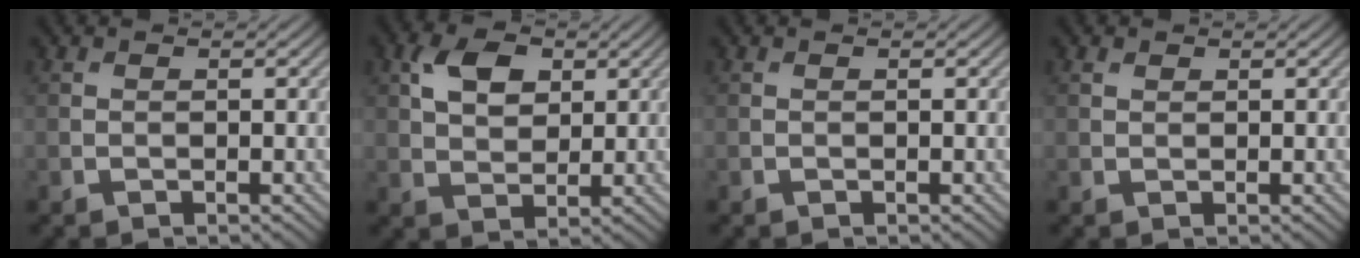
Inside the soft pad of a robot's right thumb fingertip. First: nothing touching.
{"total": 5.9, "force": [2.4, 3.8, 3.9], "torque": [-0.079, 0.006, 0.040]}
{"total": 0.0}
{"total": 0.8, "force": [0.7, 0.3, 0.3], "torque": [-0.008, 0.003, 0.014]}